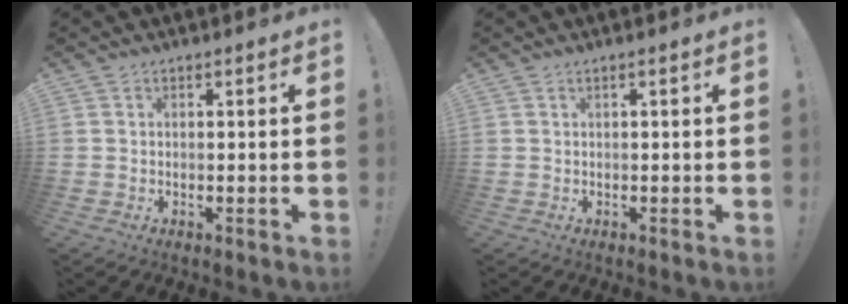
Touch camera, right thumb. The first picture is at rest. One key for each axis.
{"total": 0.8, "fx": 0.2, "fy": -0.3, "fz": 0.7, "tx": -0.014, "ty": -0.001, "tz": 0.003}